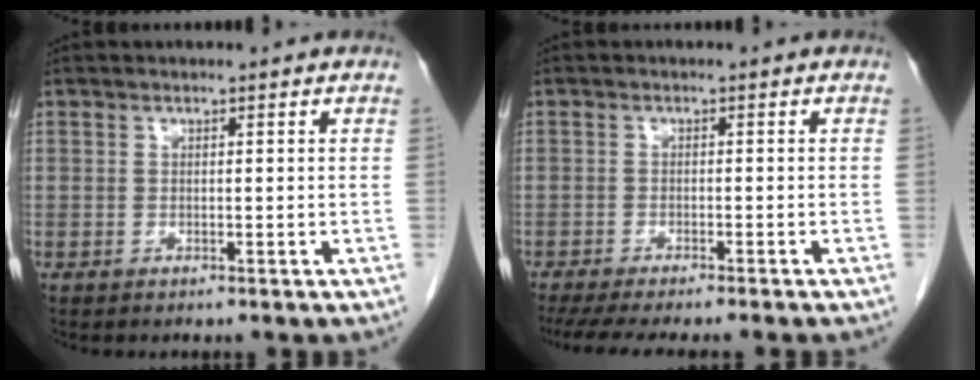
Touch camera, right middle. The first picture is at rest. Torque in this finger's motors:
{"motor_torque": [1.14, -1.00, 0.11, 0.04]}